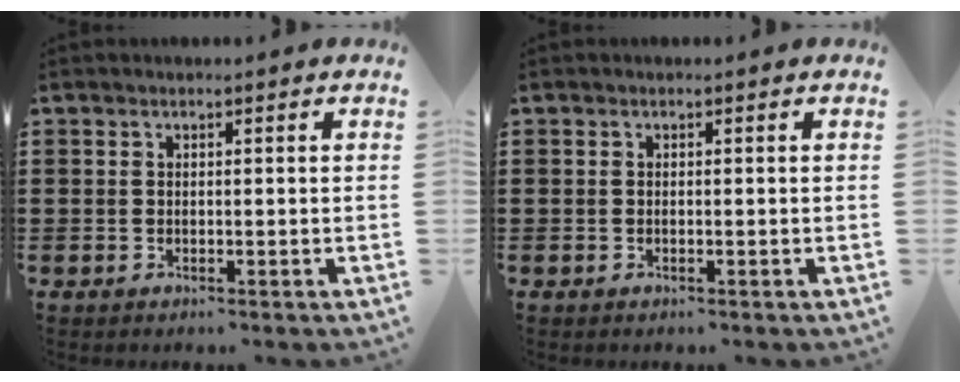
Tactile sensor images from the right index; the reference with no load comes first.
{"total": 0.0}